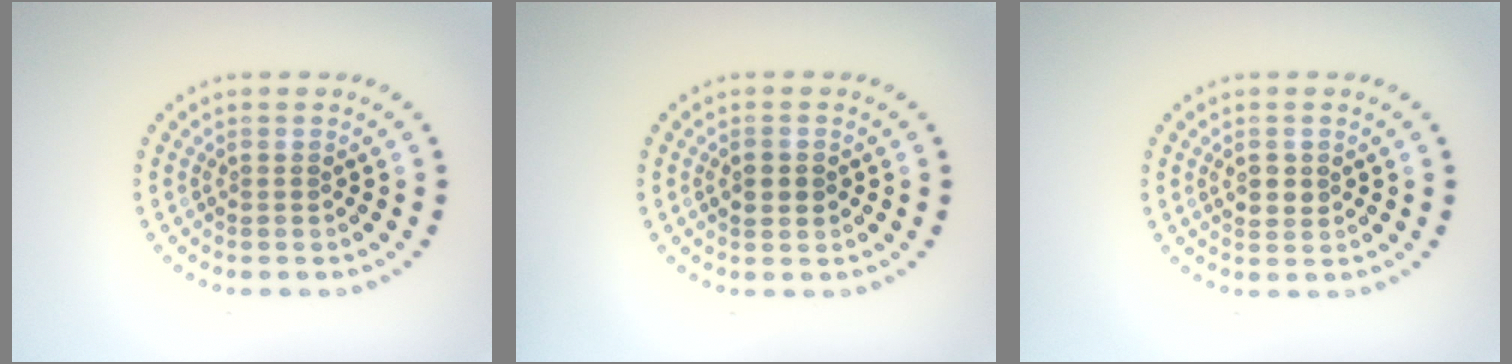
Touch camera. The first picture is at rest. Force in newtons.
{"total": 1.6, "press": 1.6, "slide": 0.1}
{"total": 1.6, "press": 1.6, "slide": 0.3}